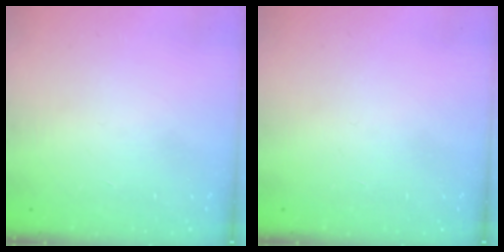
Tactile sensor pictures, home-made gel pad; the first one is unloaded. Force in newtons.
{"total": 0.0}